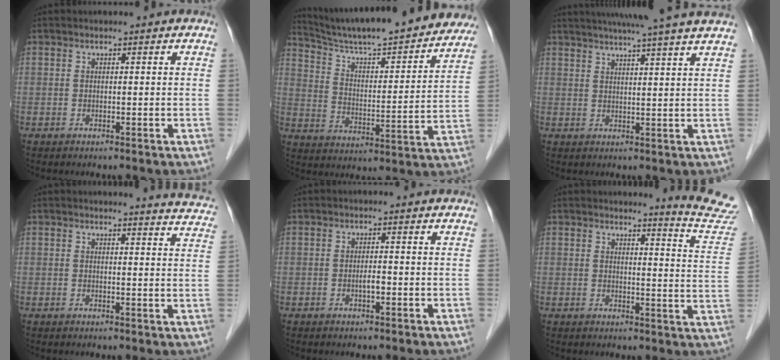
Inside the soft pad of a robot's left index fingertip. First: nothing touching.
{"total": 25.8, "force": [23.5, 2.9, 10.3], "torque": [-0.161, -0.033, 0.323]}
{"total": 14.2, "force": [12.1, -1.0, 7.4], "torque": [-0.121, 0.014, 0.149]}
{"total": 7.8, "force": [7.8, -0.1, 0.8], "torque": [0.000, -0.048, 0.059]}
{"total": 1.3, "force": [-0.5, 0.3, 1.1], "torque": [-0.022, 0.001, -0.009]}
{"total": 9.4, "force": [9.3, -1.4, 0.5], "torque": [-0.011, -0.095, 0.089]}